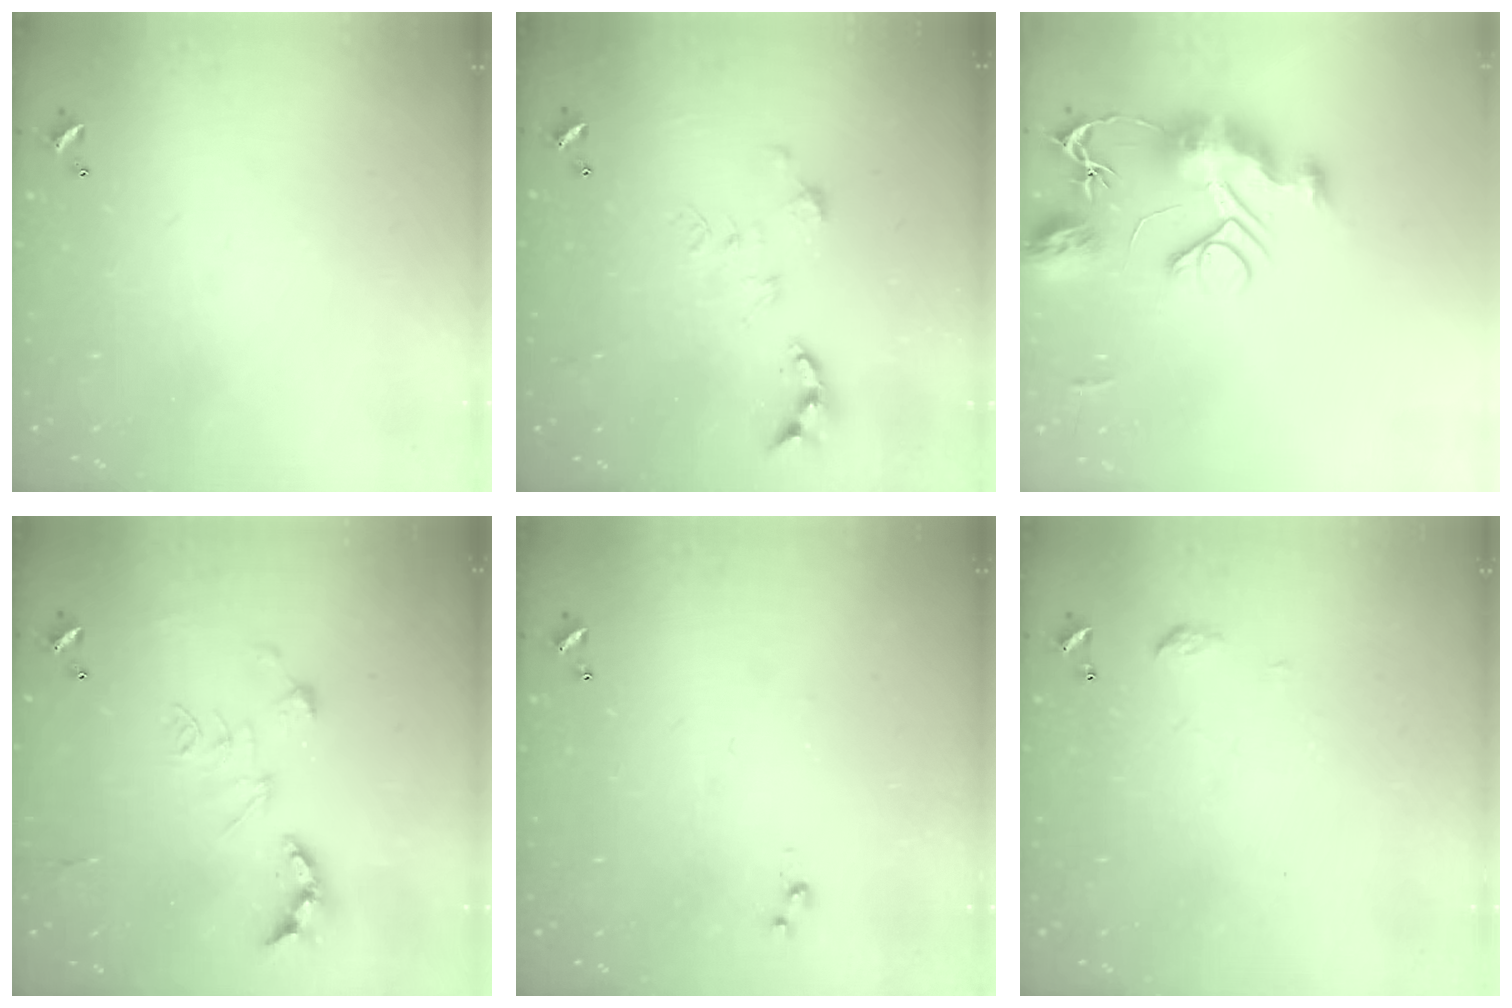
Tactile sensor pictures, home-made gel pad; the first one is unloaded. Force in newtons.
{"total": 0.0}
{"total": 13.2, "press": 13.2, "slide": 1.1}
{"total": 2.5, "press": 2.0, "slide": 1.5}
{"total": 3.0, "press": 3.0, "slide": 0.4}
{"total": 4.6, "press": 4.5, "slide": 0.6}